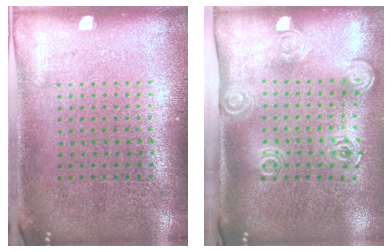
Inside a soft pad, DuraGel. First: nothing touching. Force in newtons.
{"total": 2.0, "press": 1.4, "slide": 1.5}